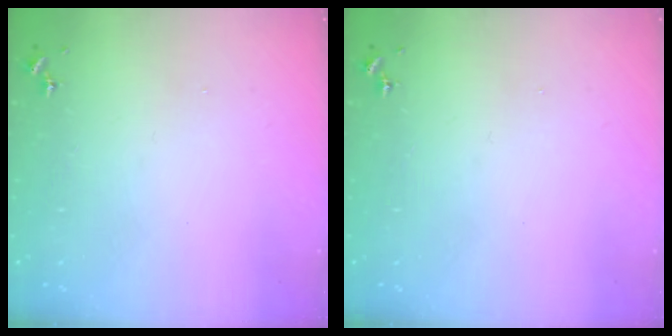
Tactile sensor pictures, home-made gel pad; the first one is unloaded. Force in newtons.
{"total": 0.0}